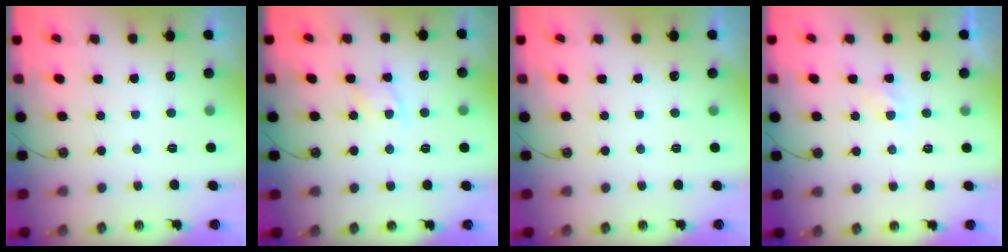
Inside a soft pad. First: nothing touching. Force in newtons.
{"total": 6.5, "press": 6.5, "slide": 0.8}
{"total": 0.0}
{"total": 2.3, "press": 2.3, "slide": 0.4}